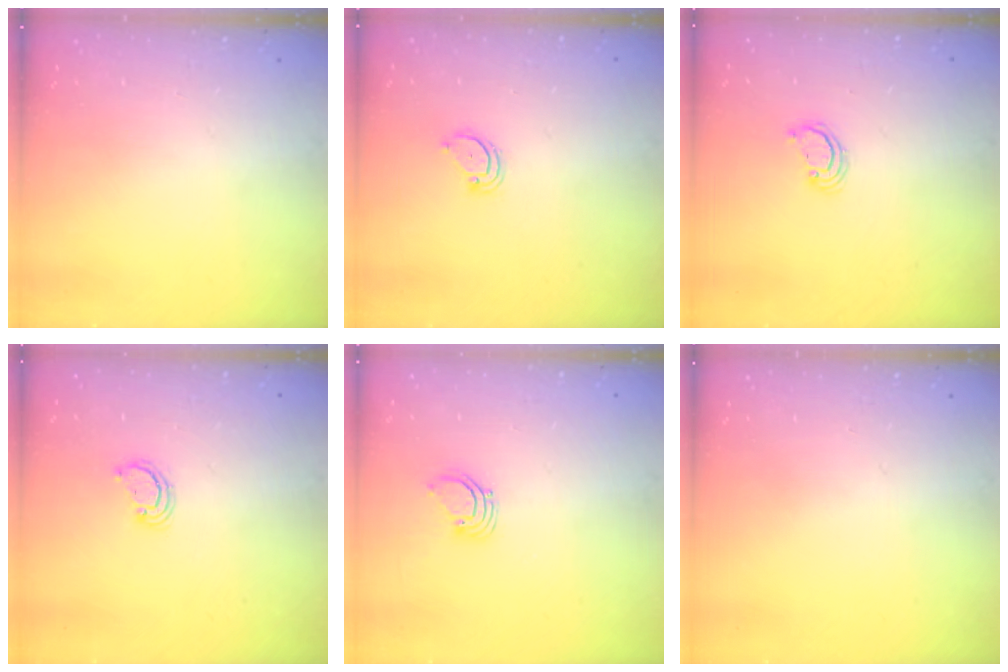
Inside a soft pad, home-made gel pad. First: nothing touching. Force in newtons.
{"total": 2.9, "press": 2.9, "slide": 0.2}
{"total": 2.6, "press": 2.6, "slide": 0.2}
{"total": 2.6, "press": 2.6, "slide": 0.3}
{"total": 2.7, "press": 2.7, "slide": 0.1}
{"total": 0.0}